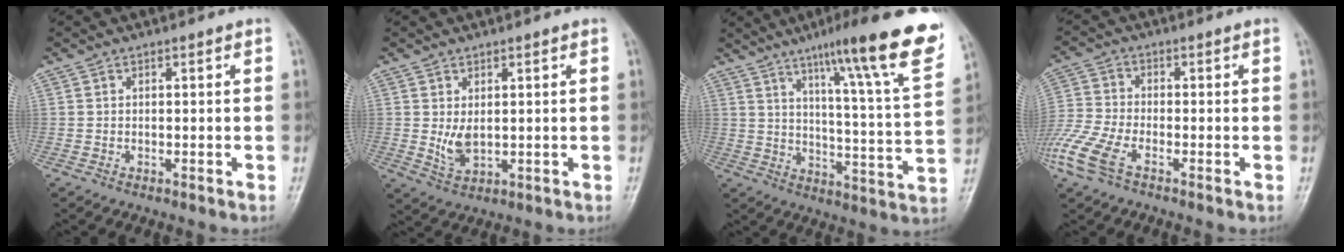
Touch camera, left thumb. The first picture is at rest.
{"total": 3.7, "force": [0.5, 2.1, 3.0], "torque": [-0.048, -0.014, 0.019]}
{"total": 21.2, "force": [13.2, 1.9, 16.5], "torque": [-0.209, -0.051, 0.183]}
{"total": 8.7, "force": [-4.8, 3.8, 6.3], "torque": [-0.166, 0.005, -0.101]}